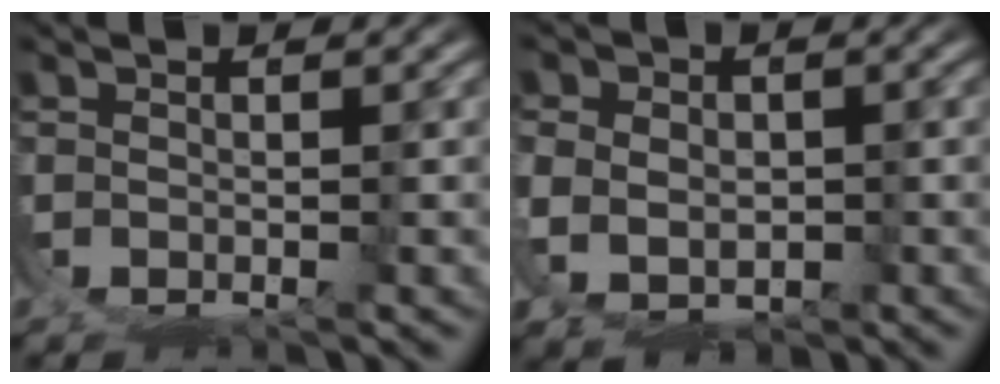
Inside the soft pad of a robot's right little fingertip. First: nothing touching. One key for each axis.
{"total": 5.4, "fx": -0.3, "fy": 4.2, "fz": 3.4, "tx": -0.077, "ty": -0.033, "tz": 0.013}